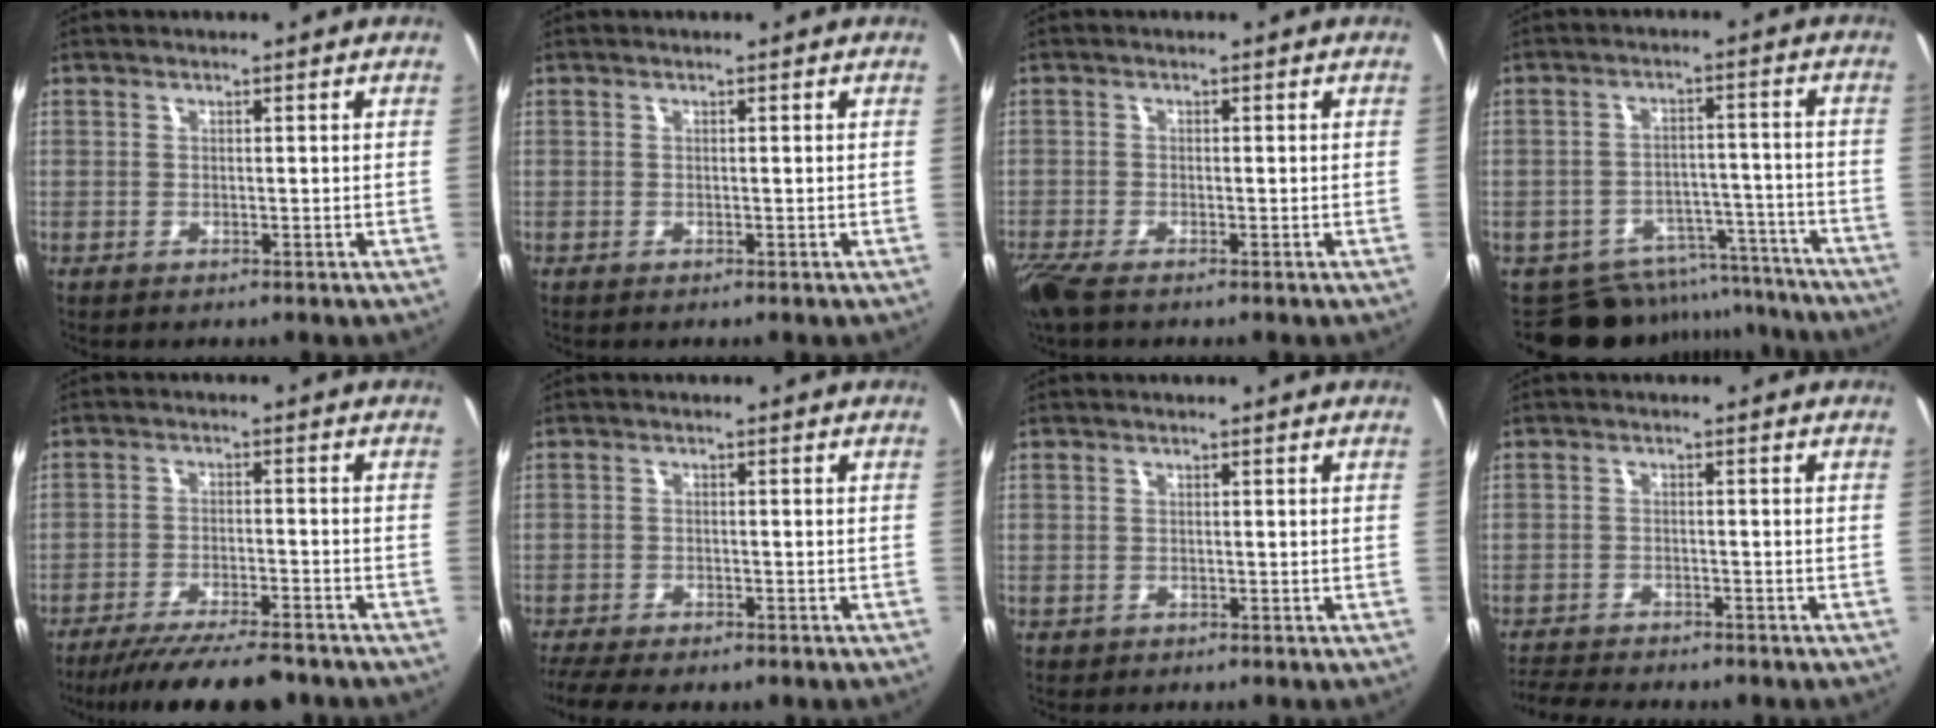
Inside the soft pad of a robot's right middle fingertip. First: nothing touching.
{"total": 0.0}
{"total": 4.6, "force": [-3.4, 0.7, 3.0], "torque": [-0.074, -0.022, -0.070]}
{"total": 13.0, "force": [-11.7, 5.2, 2.2], "torque": [-0.038, 0.038, -0.146]}
{"total": 13.4, "force": [-11.5, 2.2, 6.5], "torque": [-0.134, -0.021, -0.175]}
{"total": 8.2, "force": [-6.8, 1.9, 4.2], "torque": [-0.105, -0.033, -0.113]}
{"total": 0.6, "force": [-0.4, 0.4, 0.2], "torque": [-0.005, -0.001, -0.003]}
{"total": 7.8, "force": [-7.2, 1.4, 2.7], "torque": [-0.079, -0.019, -0.115]}